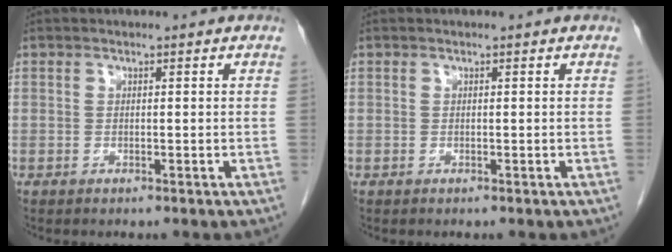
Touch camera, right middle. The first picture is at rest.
{"total": 0.0}